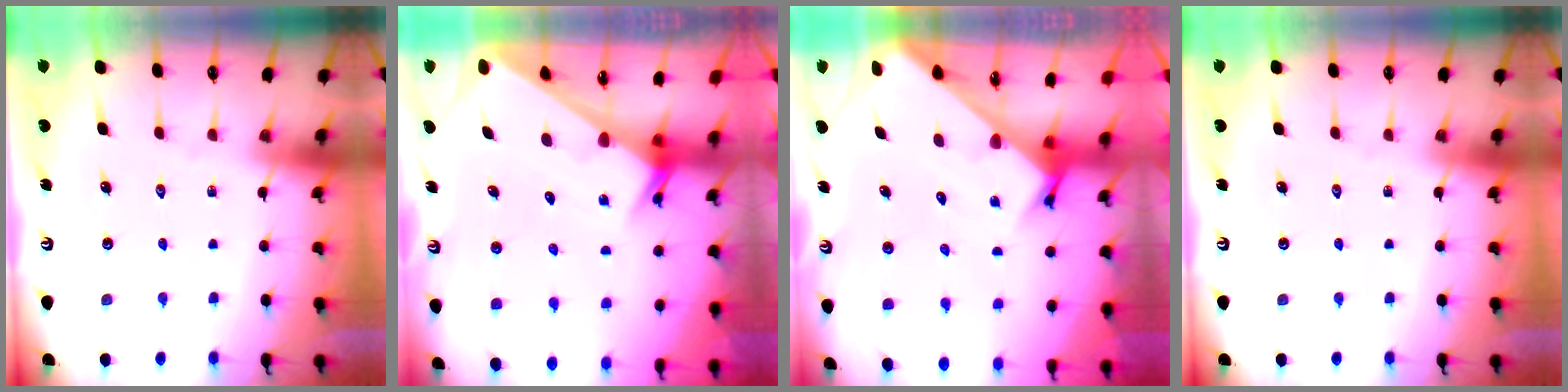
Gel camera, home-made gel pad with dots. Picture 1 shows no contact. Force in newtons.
{"total": 2.0, "press": 2.0, "slide": 0.1}
{"total": 2.6, "press": 2.6, "slide": 0.2}
{"total": 0.0}